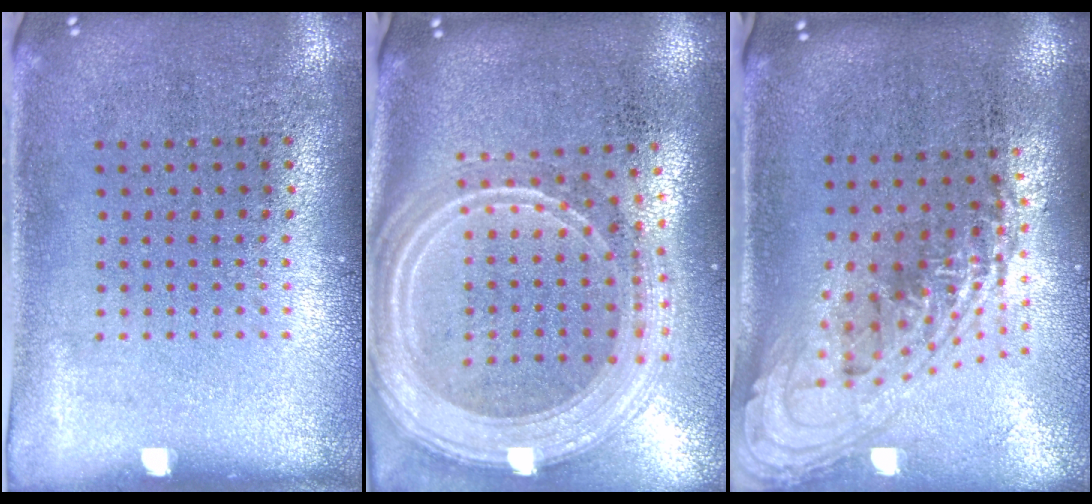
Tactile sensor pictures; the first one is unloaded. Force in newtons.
{"total": 2.9, "press": 2.4, "slide": 1.6}
{"total": 2.1, "press": 1.7, "slide": 1.3}